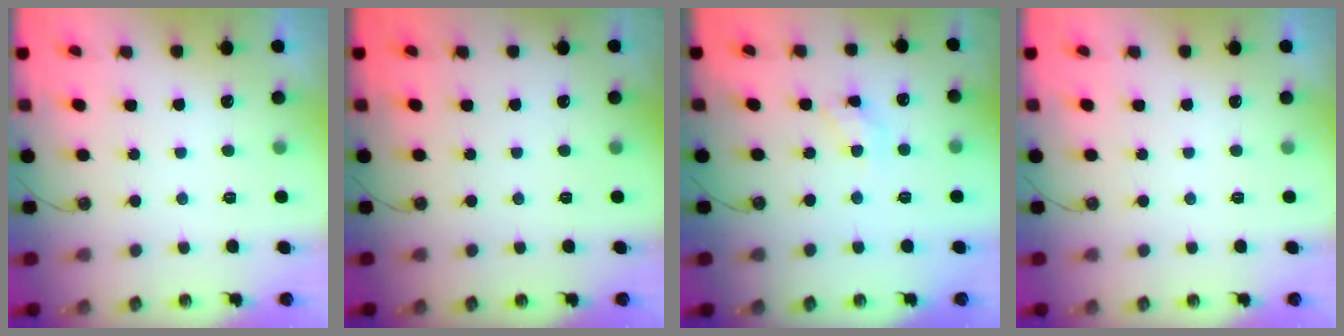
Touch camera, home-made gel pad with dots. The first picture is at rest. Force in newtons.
{"total": 0.0}
{"total": 6.7, "press": 6.6, "slide": 0.5}
{"total": 0.0}